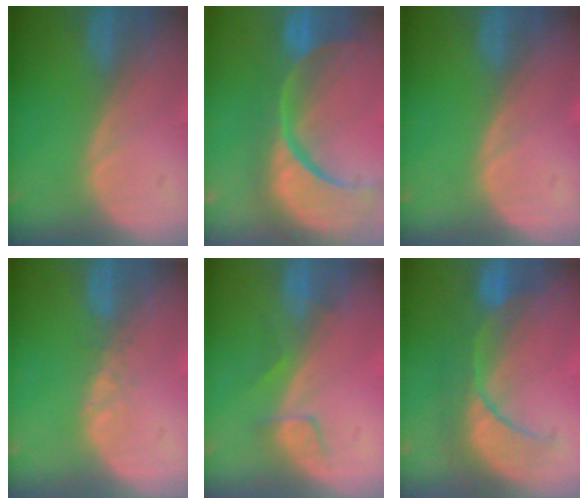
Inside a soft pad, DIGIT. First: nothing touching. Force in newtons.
{"total": 14.8, "press": 11.7, "slide": 9.0}
{"total": 0.0}
{"total": 1.0, "press": 1.0, "slide": 0.2}
{"total": 3.4, "press": 3.0, "slide": 1.5}
{"total": 8.1, "press": 8.1, "slide": 0.7}